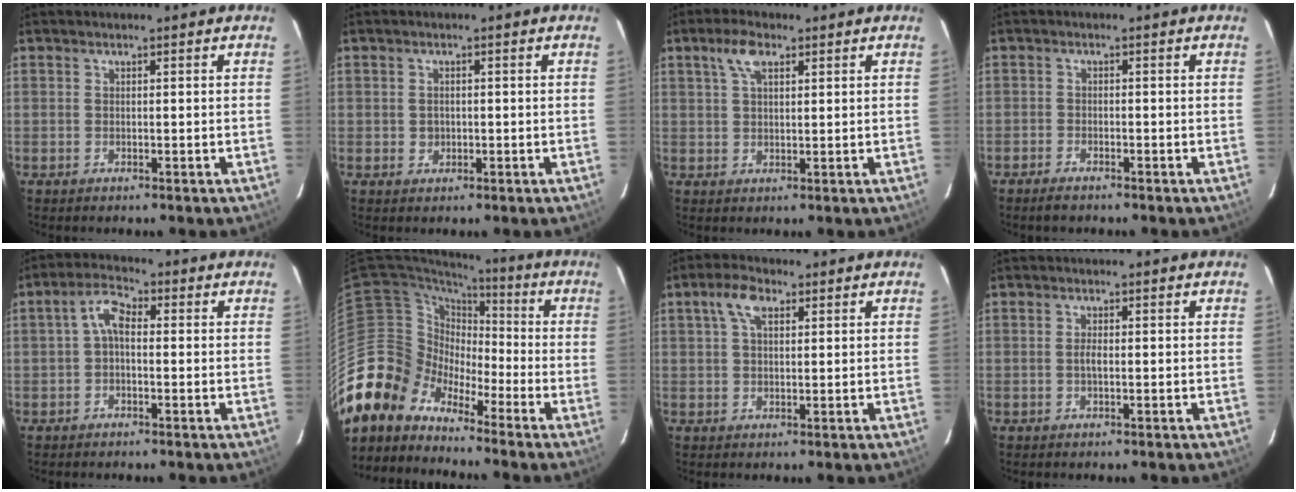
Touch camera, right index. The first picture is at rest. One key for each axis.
{"total": 1.7, "fx": -0.1, "fy": 1.6, "fz": 0.5, "tx": -0.007, "ty": 0.003, "tz": 0.000}
{"total": 4.1, "fx": 2.4, "fy": 1.6, "fz": 2.9, "tx": -0.056, "ty": 0.010, "tz": 0.044}
{"total": 2.2, "fx": -1.9, "fy": 0.8, "fz": 0.7, "tx": -0.028, "ty": -0.002, "tz": -0.037}
{"total": 3.4, "fx": -0.3, "fy": 1.7, "fz": 2.9, "tx": -0.060, "ty": 0.015, "tz": -0.006}
{"total": 11.7, "fx": -9.5, "fy": 6.8, "fz": 0.6, "tx": -0.027, "ty": 0.033, "tz": -0.200}
{"total": 4.4, "fx": 2.2, "fy": 2.1, "fz": 3.3, "tx": -0.063, "ty": 0.014, "tz": 0.040}
{"total": 0.7, "fx": -0.1, "fy": -0.1, "fz": 0.7, "tx": -0.016, "ty": -0.001, "tz": -0.004}